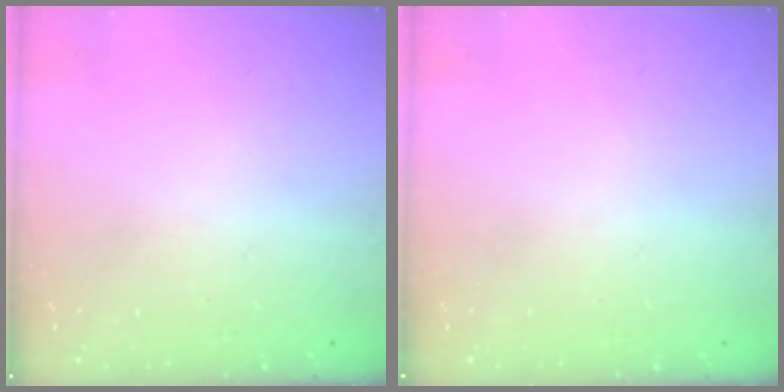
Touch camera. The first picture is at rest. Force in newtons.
{"total": 0.0}